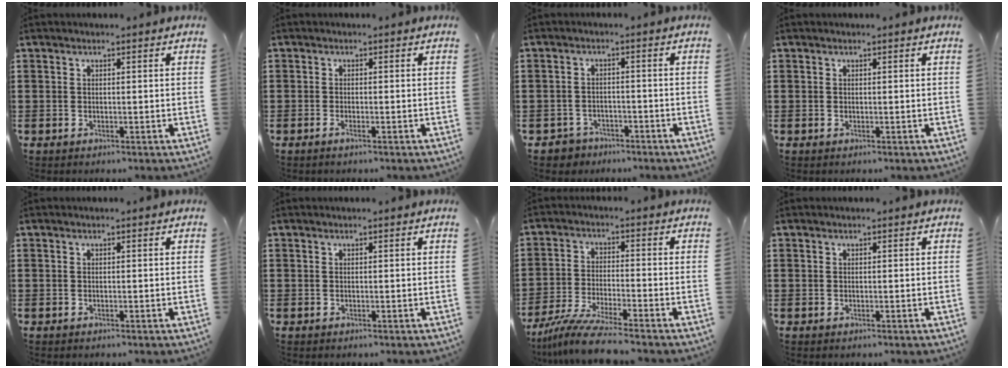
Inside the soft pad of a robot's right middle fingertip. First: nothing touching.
{"total": 0.8, "force": [-0.5, 0.1, 0.7], "torque": [-0.012, -0.002, -0.009]}
{"total": 2.5, "force": [-2.3, 0.9, -0.2], "torque": [-0.005, -0.002, -0.051]}
{"total": 0.0}
{"total": 0.0}
{"total": 0.0}
{"total": 7.2, "force": [-6.4, -0.2, 3.4], "torque": [-0.075, -0.013, -0.123]}
{"total": 0.0}